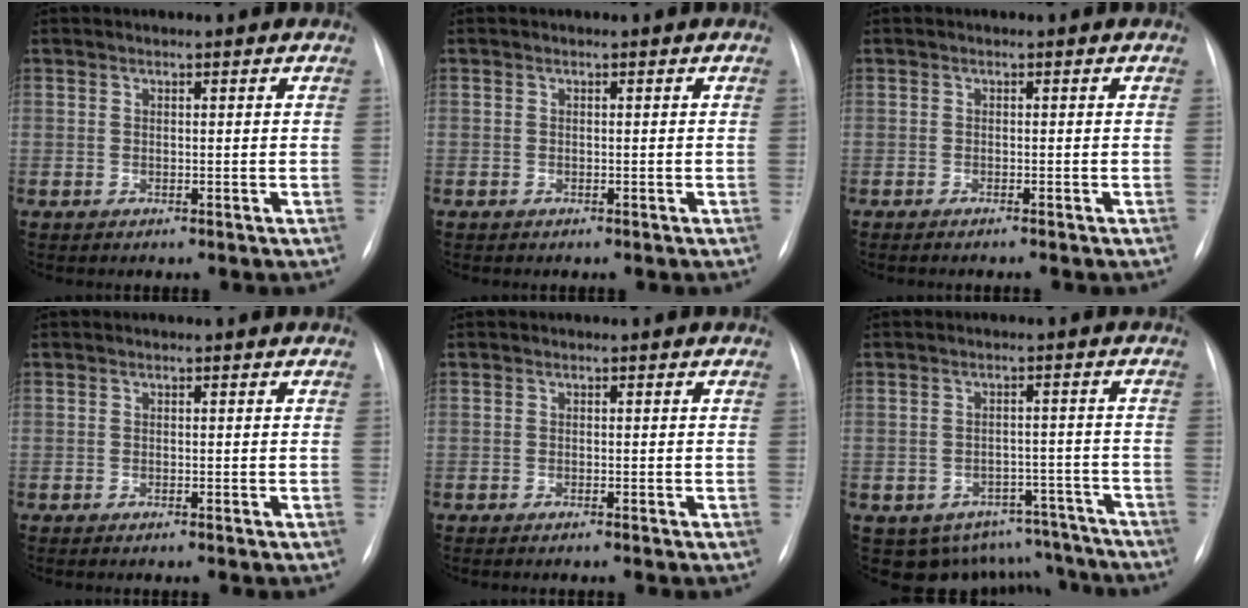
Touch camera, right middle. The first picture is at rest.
{"total": 0.0}
{"total": 2.0, "force": [-1.6, -0.2, 1.1], "torque": [-0.013, 0.000, -0.019]}
{"total": 1.0, "force": [-0.8, 0.0, 0.5], "torque": [-0.009, -0.002, -0.010]}
{"total": 1.6, "force": [-1.3, -0.1, 0.9], "torque": [-0.011, -0.001, -0.015]}
{"total": 10.9, "force": [-9.2, 5.7, 0.9], "torque": [0.005, 0.038, -0.103]}